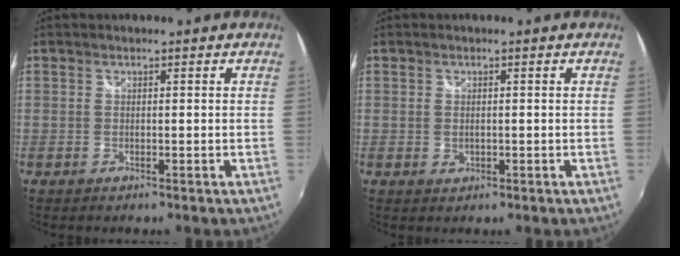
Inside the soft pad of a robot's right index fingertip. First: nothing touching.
{"total": 1.1, "force": [-0.1, 0.9, 0.7], "torque": [-0.012, 0.001, 0.000]}